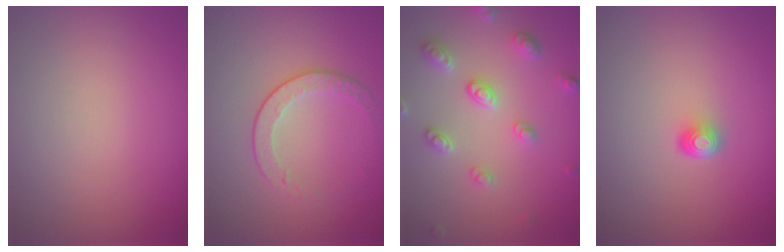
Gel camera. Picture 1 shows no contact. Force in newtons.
{"total": 2.2, "press": 1.7, "slide": 1.4}
{"total": 3.5, "press": 3.2, "slide": 1.3}
{"total": 1.7, "press": 1.2, "slide": 1.2}